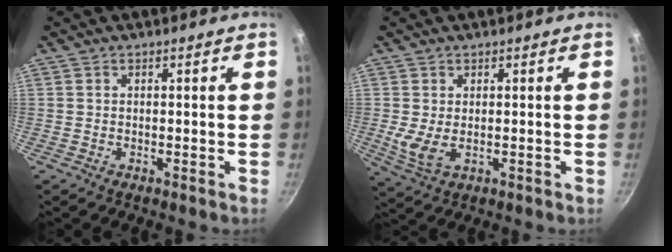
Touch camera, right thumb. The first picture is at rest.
{"total": 4.6, "force": [0.1, 2.6, 3.9], "torque": [-0.075, -0.012, 0.013]}